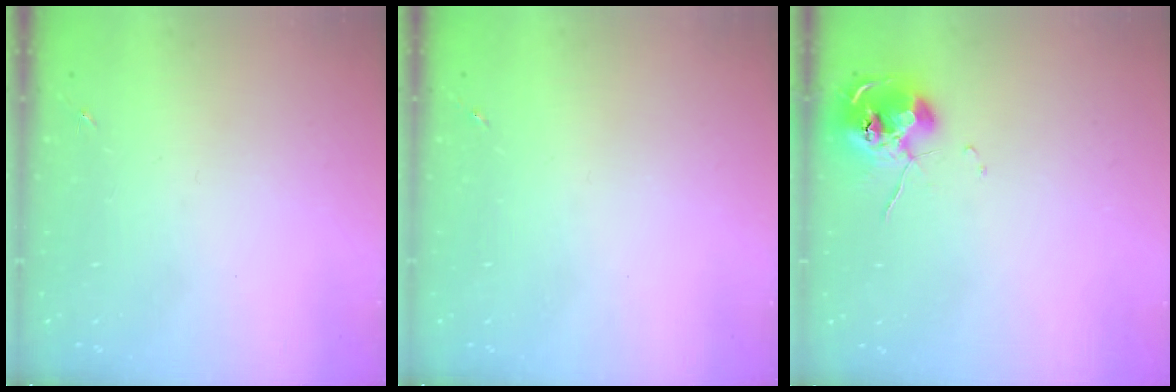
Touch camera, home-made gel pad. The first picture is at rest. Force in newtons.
{"total": 0.0}
{"total": 10.1, "press": 10.0, "slide": 0.9}